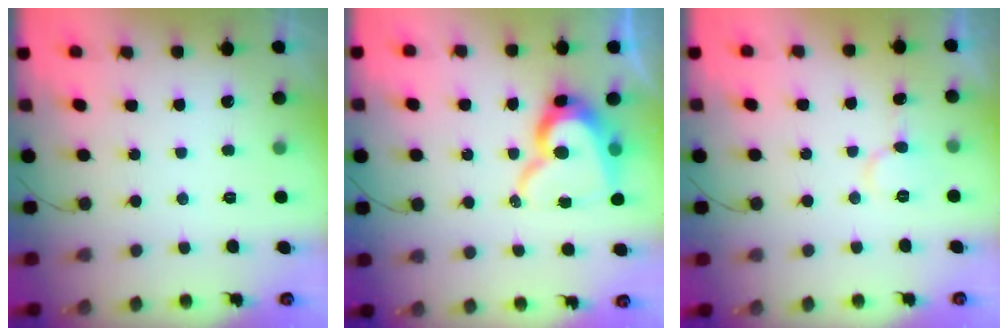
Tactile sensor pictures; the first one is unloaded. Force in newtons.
{"total": 15.4, "press": 15.3, "slide": 1.3}
{"total": 6.7, "press": 6.7, "slide": 0.1}